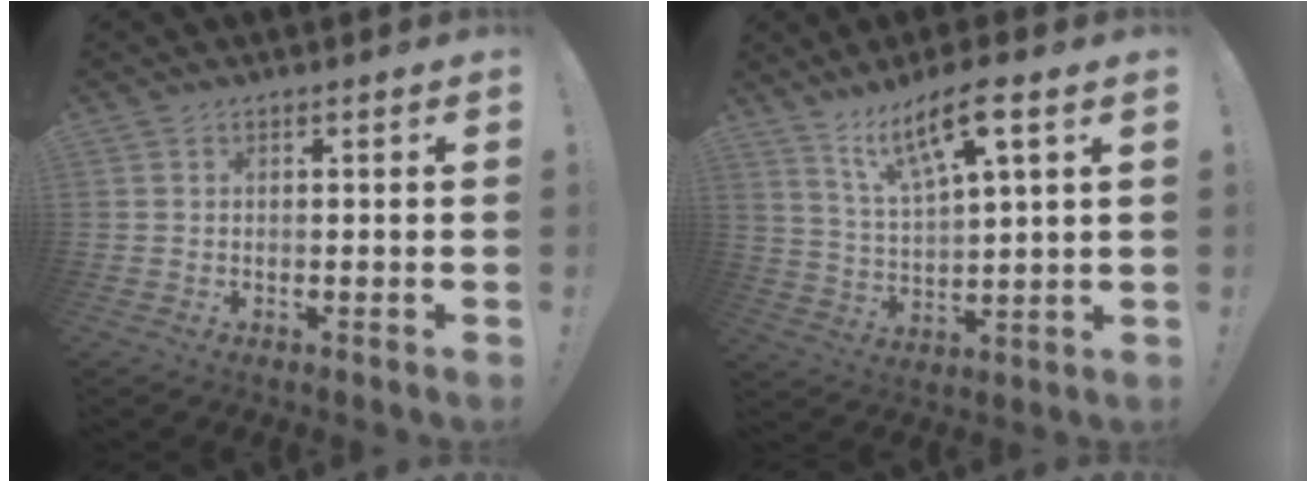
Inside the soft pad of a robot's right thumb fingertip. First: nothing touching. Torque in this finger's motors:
{"motor_torque": [1.33, 1.34, 0.13, 0.29, 0.23]}